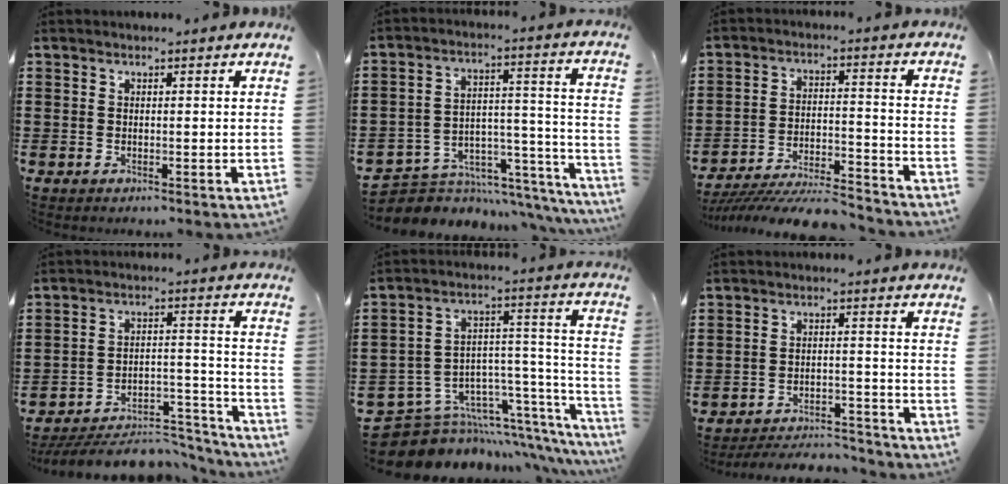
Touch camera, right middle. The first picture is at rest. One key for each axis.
{"total": 4.5, "fx": -3.9, "fy": 2.3, "fz": 0.6, "tx": -0.020, "ty": -0.004, "tz": -0.075}
{"total": 7.8, "fx": -7.4, "fy": 0.6, "fz": 2.5, "tx": -0.042, "ty": 0.006, "tz": -0.142}
{"total": 7.3, "fx": -6.8, "fy": 1.5, "fz": 2.4, "tx": -0.036, "ty": 0.016, "tz": -0.129}
{"total": 8.0, "fx": -5.9, "fy": 4.8, "fz": 2.5, "tx": -0.058, "ty": -0.019, "tz": -0.099}
{"total": 4.5, "fx": -4.4, "fy": 0.6, "fz": 0.5, "tx": -0.018, "ty": 0.003, "tz": -0.095}